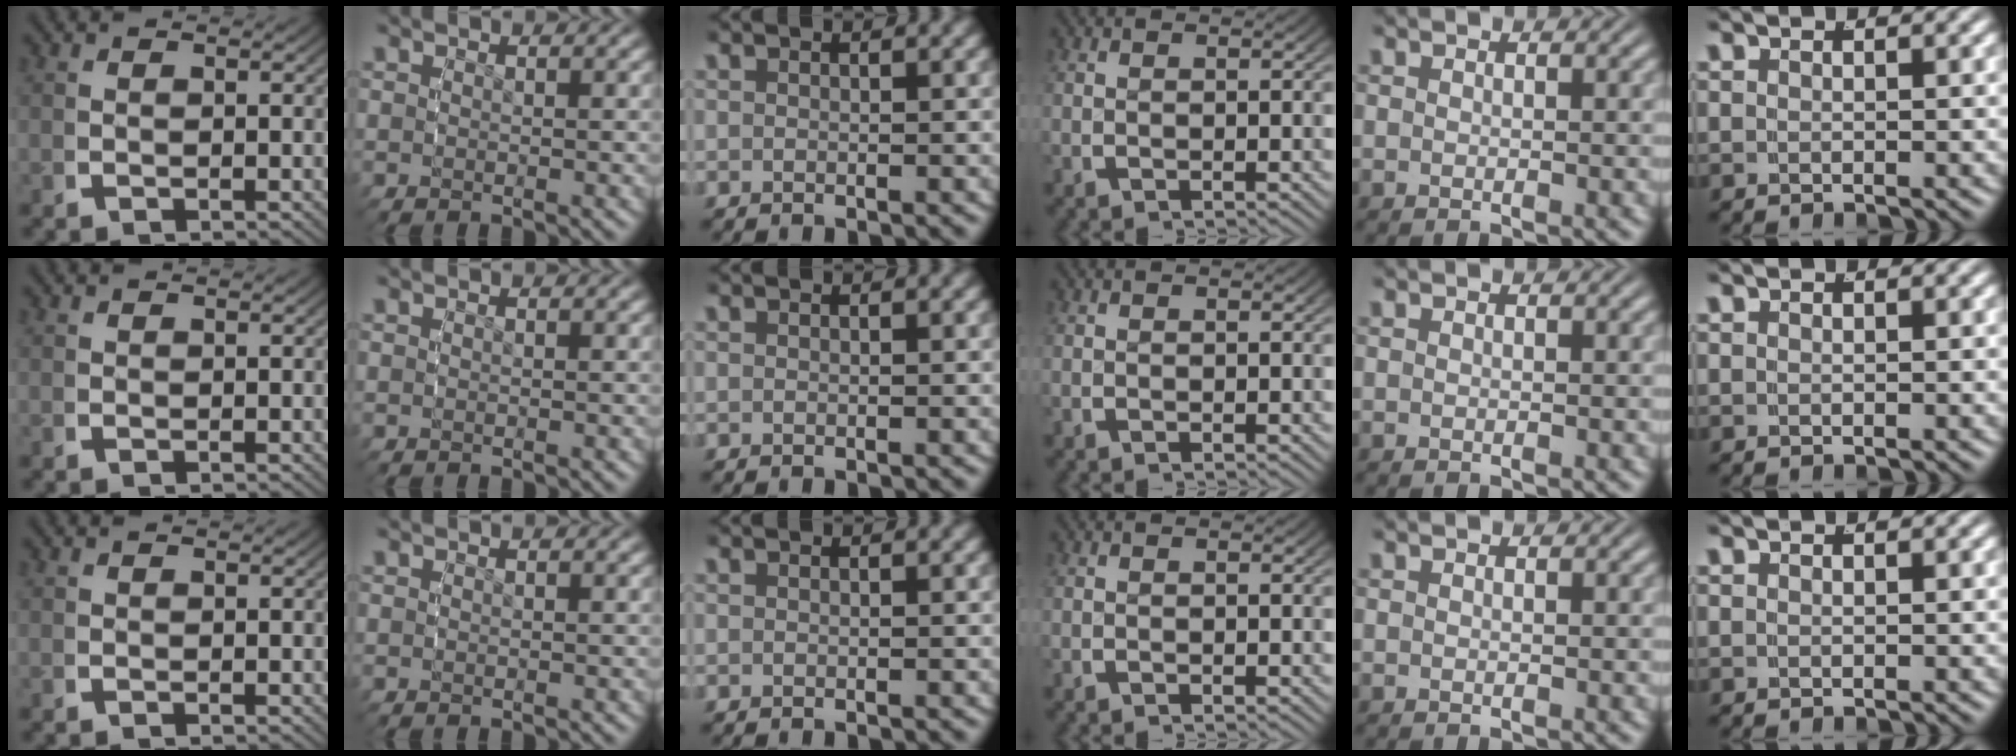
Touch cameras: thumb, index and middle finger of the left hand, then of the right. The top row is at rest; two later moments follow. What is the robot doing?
{"motion": "grasp_and_lifting", "object": "dispenser bottle"}